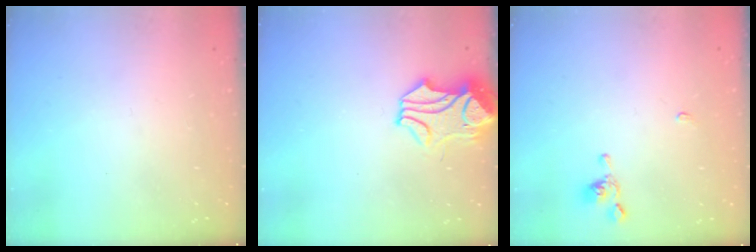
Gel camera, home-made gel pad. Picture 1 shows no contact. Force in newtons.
{"total": 1.4, "press": 0.6, "slide": 1.3}
{"total": 0.5, "press": 0.5, "slide": 0.3}